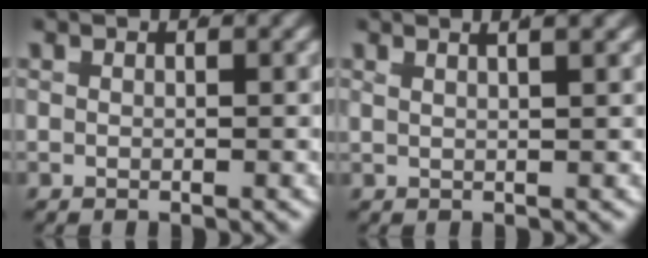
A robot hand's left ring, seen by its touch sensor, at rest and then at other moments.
{"total": 3.0, "force": [2.1, 0.9, 1.9], "torque": [-0.019, 0.016, 0.027]}